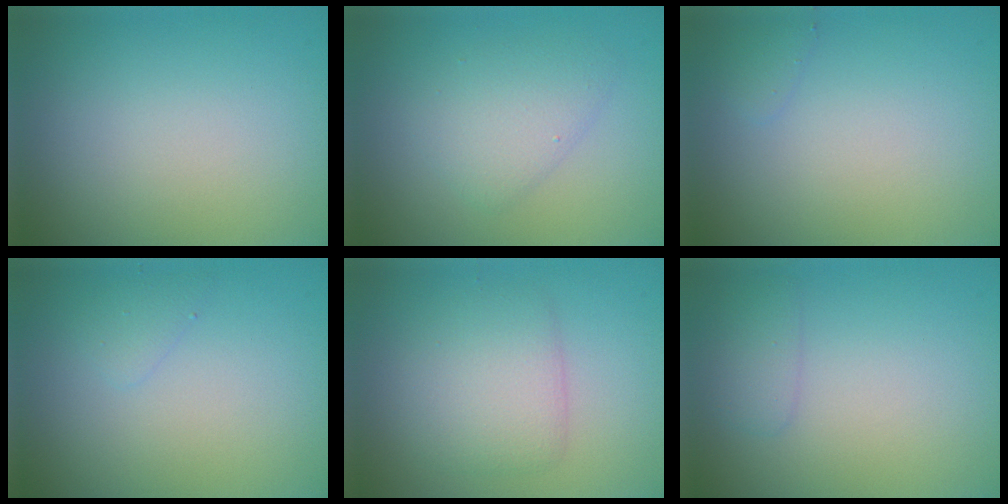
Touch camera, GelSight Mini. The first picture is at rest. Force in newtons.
{"total": 2.9, "press": 2.9, "slide": 0.2}
{"total": 0.8, "press": 0.8, "slide": 0.1}
{"total": 1.0, "press": 1.0, "slide": 0.1}
{"total": 3.5, "press": 3.5, "slide": 0.2}
{"total": 1.5, "press": 1.5, "slide": 0.1}